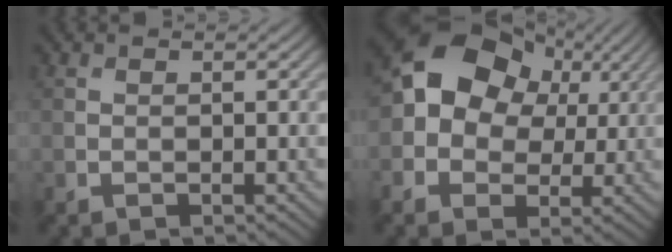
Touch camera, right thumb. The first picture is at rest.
{"total": 10.5, "force": [2.2, 8.5, 5.8], "torque": [-0.105, 0.002, 0.017]}